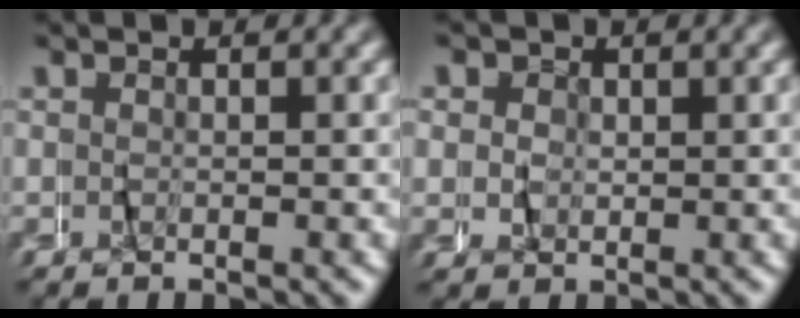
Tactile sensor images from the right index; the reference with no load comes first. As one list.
[{"total": 1.5, "force": [1.1, 1.0, -0.4], "torque": [0.010, 0.001, 0.017]}]